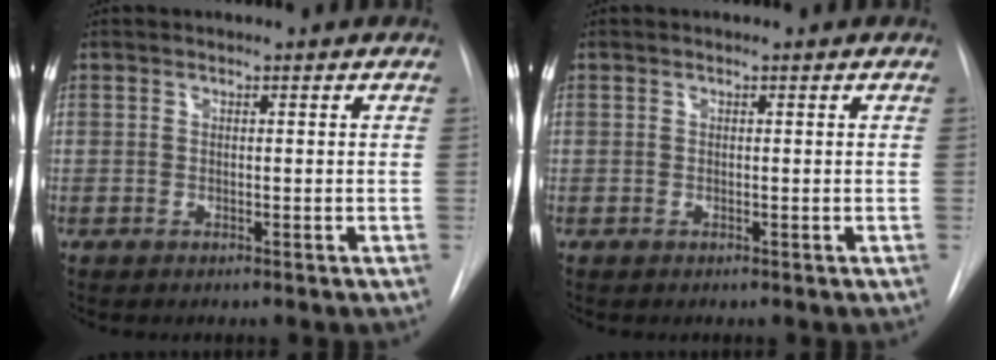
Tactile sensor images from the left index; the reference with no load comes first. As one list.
[{"total": 0.0}]